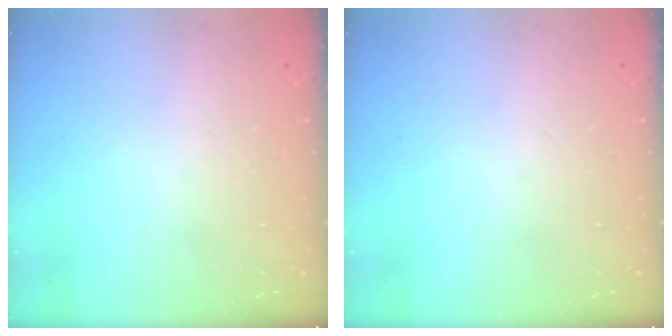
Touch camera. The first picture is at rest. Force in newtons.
{"total": 0.0}